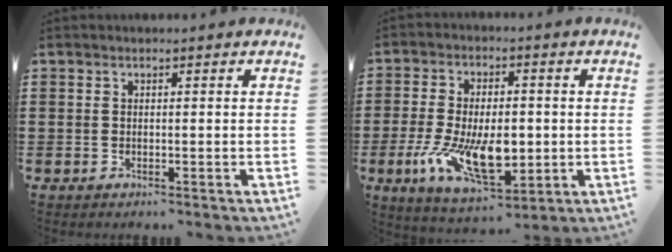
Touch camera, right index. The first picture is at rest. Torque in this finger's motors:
{"motor_torque": [1.67, -0.41, 0.68, 0.21]}